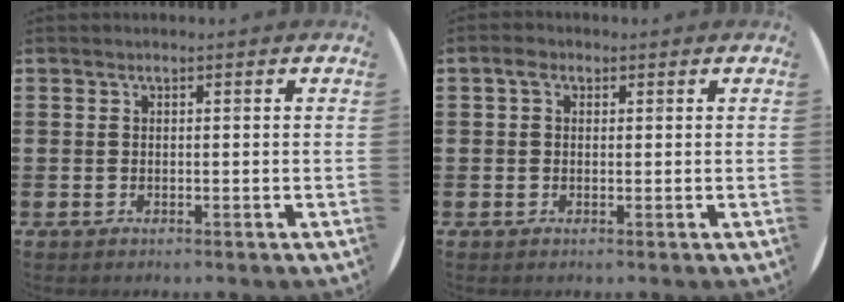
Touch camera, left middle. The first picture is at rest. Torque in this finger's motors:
{"motor_torque": [0.54, -0.31, 0.27, 0.07]}